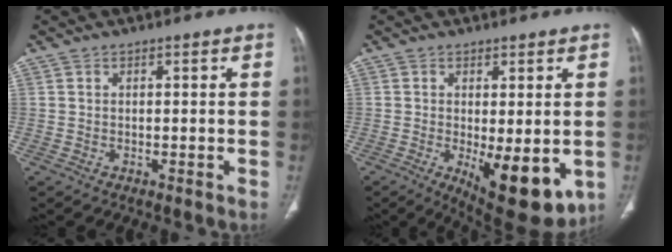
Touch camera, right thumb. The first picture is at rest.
{"total": 12.7, "force": [-2.9, 4.8, 11.3], "torque": [-0.150, -0.026, -0.025]}